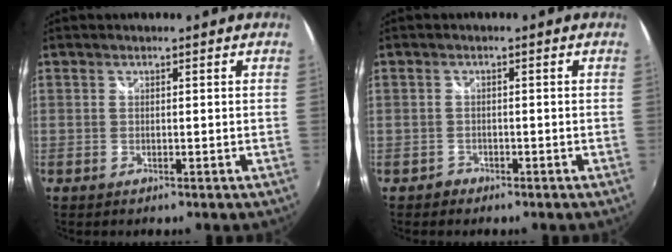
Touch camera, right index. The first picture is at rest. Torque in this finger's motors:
{"motor_torque": [-0.38, -0.02, -0.61, -0.21]}